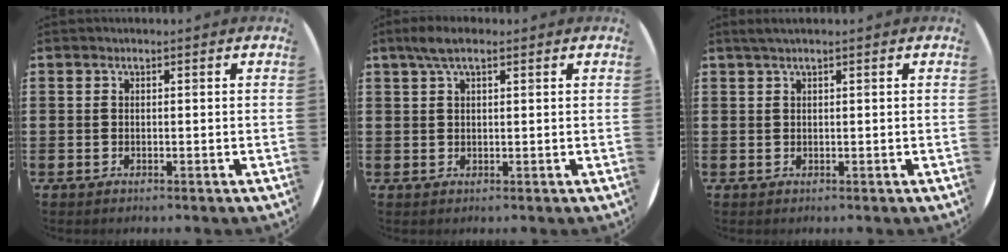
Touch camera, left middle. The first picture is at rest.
{"total": 3.2, "force": [2.0, 0.9, 2.4], "torque": [-0.051, 0.007, 0.033]}
{"total": 1.1, "force": [0.7, -0.1, 0.8], "torque": [-0.015, 0.002, 0.012]}